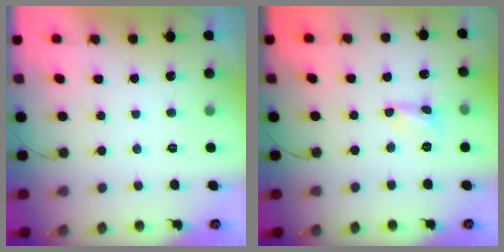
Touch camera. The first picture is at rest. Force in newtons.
{"total": 2.0, "press": 2.0, "slide": 0.2}